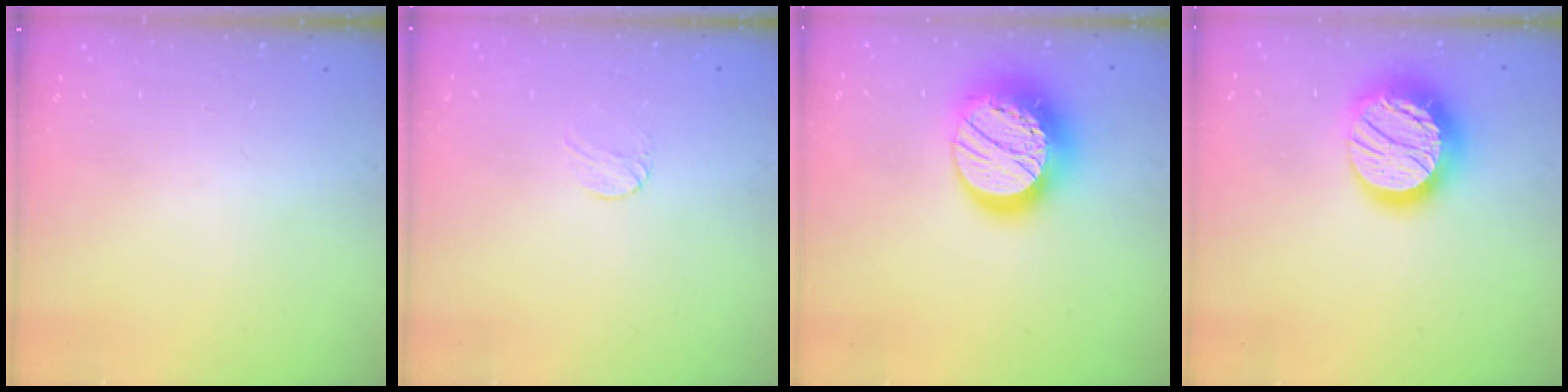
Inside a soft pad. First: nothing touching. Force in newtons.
{"total": 3.2, "press": 3.2, "slide": 0.3}
{"total": 22.0, "press": 22.0, "slide": 1.6}
{"total": 19.6, "press": 19.5, "slide": 1.3}